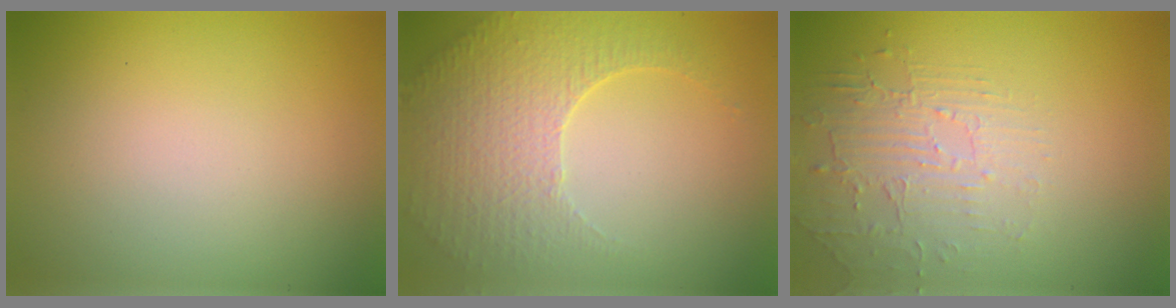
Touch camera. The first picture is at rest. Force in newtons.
{"total": 5.1, "press": 3.7, "slide": 3.6}
{"total": 2.1, "press": 1.3, "slide": 1.7}